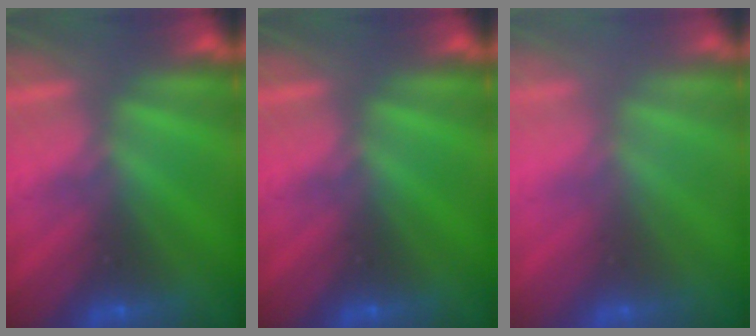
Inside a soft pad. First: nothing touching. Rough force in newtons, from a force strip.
{"total": 0.0}
{"total": 2.9}